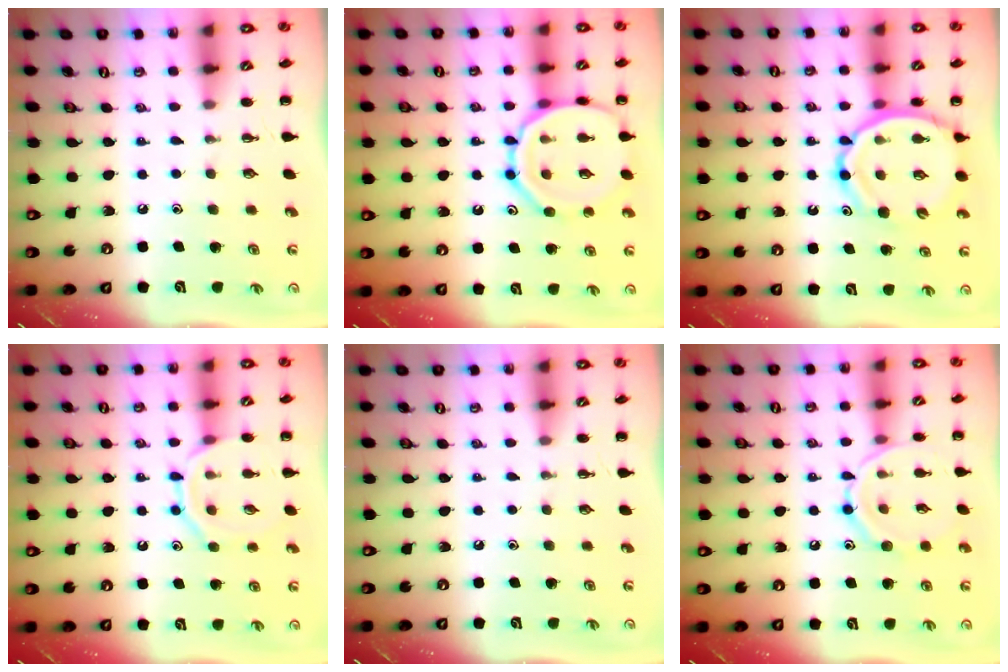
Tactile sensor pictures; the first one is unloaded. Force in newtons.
{"total": 14.9, "press": 14.8, "slide": 0.9}
{"total": 12.3, "press": 11.8, "slide": 3.3}
{"total": 10.6, "press": 10.6, "slide": 0.7}
{"total": 0.0}
{"total": 11.3, "press": 11.3, "slide": 0.6}